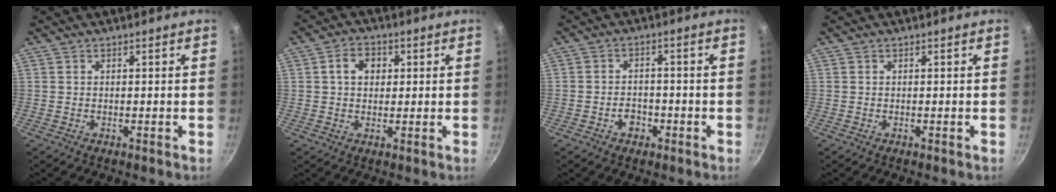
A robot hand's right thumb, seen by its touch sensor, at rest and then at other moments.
{"total": 5.0, "force": [1.2, 3.9, 3.0], "torque": [-0.029, 0.007, 0.014]}
{"total": 3.7, "force": [-1.7, 2.7, 1.8], "torque": [-0.012, 0.019, -0.026]}
{"total": 0.0}